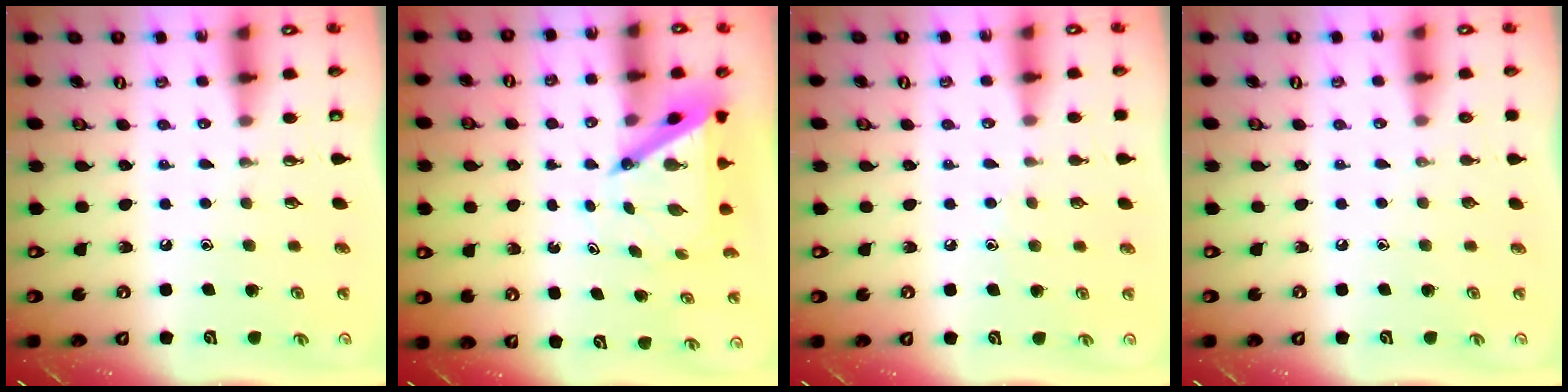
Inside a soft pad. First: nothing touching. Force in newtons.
{"total": 6.1, "press": 6.1, "slide": 0.5}
{"total": 4.7, "press": 4.7, "slide": 0.5}
{"total": 0.0}